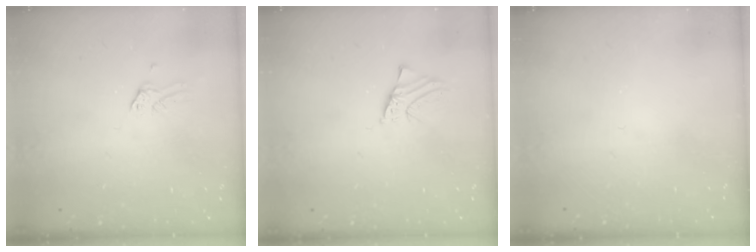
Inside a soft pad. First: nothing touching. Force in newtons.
{"total": 0.9, "press": 0.9, "slide": 0.0}
{"total": 0.0}